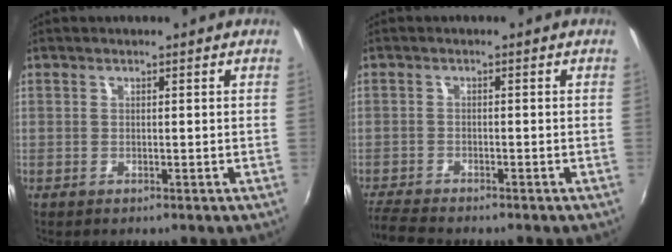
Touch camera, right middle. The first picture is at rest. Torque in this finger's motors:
{"motor_torque": [0.30, -0.32, 0.02, 0.02]}